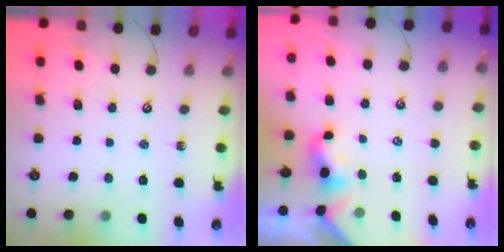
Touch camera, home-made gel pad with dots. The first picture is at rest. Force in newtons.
{"total": 2.0, "press": 1.9, "slide": 0.5}